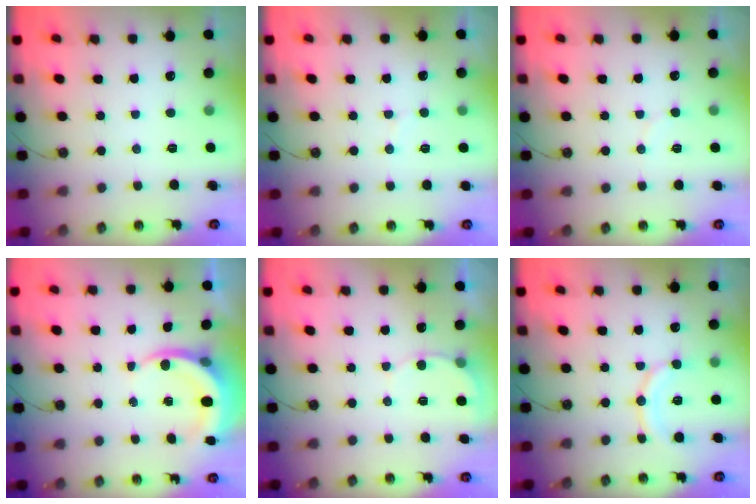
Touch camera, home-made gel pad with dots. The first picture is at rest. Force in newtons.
{"total": 2.9, "press": 2.7, "slide": 1.1}
{"total": 3.0, "press": 3.0, "slide": 0.3}
{"total": 5.9, "press": 5.8, "slide": 0.7}
{"total": 4.8, "press": 4.8, "slide": 0.4}
{"total": 11.3, "press": 11.0, "slide": 2.3}